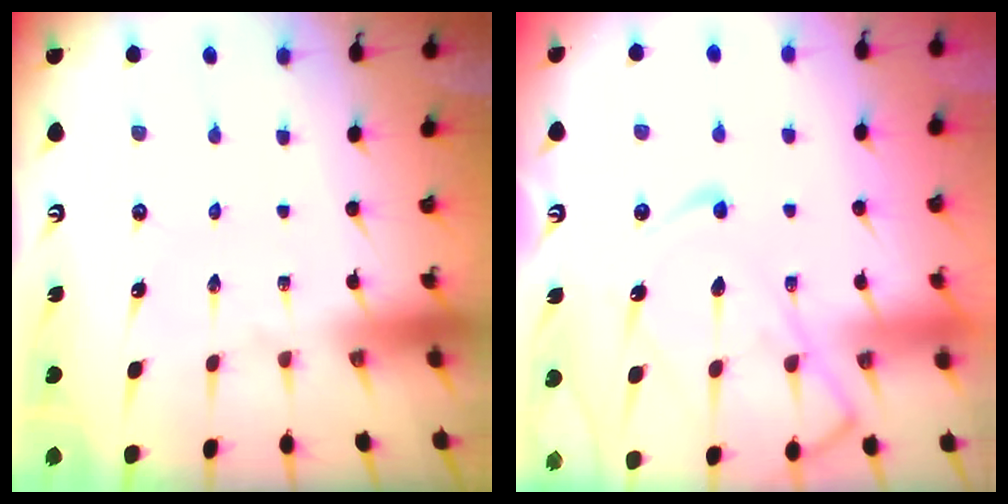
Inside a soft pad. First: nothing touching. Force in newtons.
{"total": 12.9, "press": 12.8, "slide": 1.4}